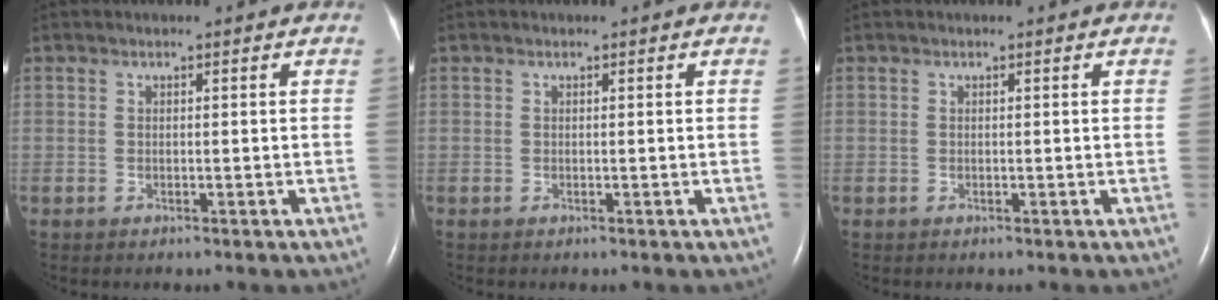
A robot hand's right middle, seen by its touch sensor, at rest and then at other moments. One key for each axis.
{"total": 0.0}
{"total": 0.0}